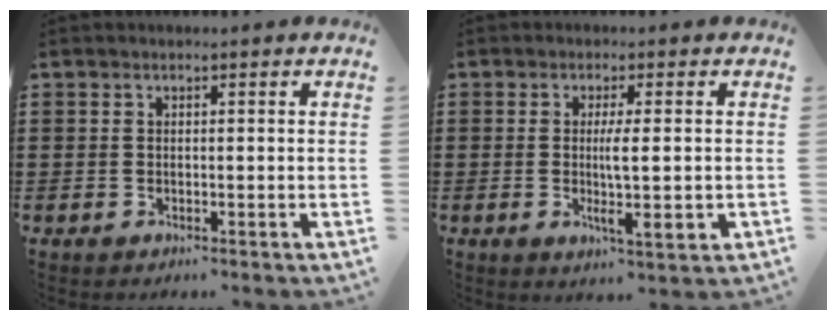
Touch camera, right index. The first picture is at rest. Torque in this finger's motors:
{"motor_torque": [0.05, 0.05, 0.25, 0.13]}